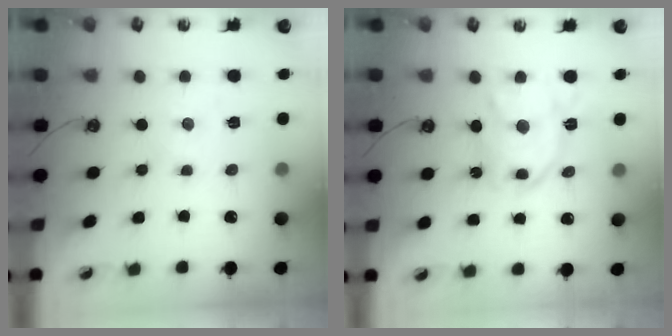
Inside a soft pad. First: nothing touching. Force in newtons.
{"total": 16.9, "press": 16.8, "slide": 1.6}